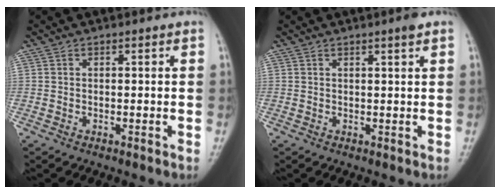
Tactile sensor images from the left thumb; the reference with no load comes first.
{"total": 1.6, "force": [1.1, -0.1, 1.2], "torque": [-0.018, -0.005, 0.016]}